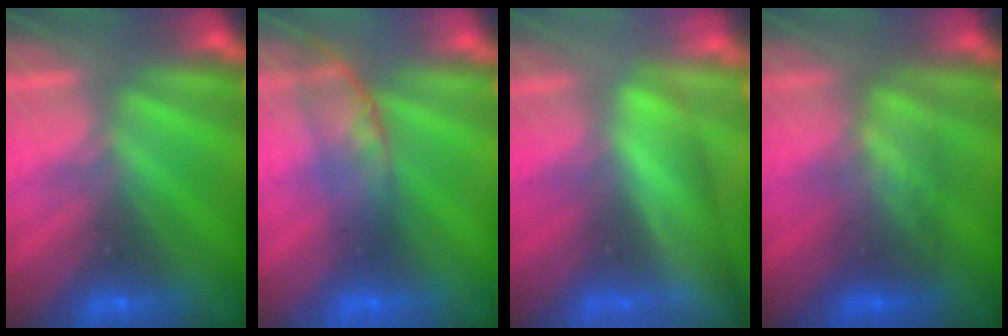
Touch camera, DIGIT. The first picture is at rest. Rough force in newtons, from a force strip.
{"total": 2.7}
{"total": 3.9}
{"total": 3.6}